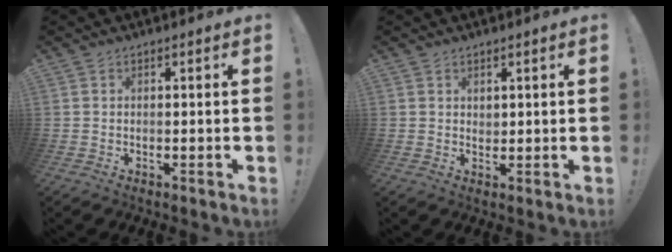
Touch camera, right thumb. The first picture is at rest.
{"total": 1.6, "force": [1.1, 1.1, 0.4], "torque": [-0.003, -0.006, 0.018]}